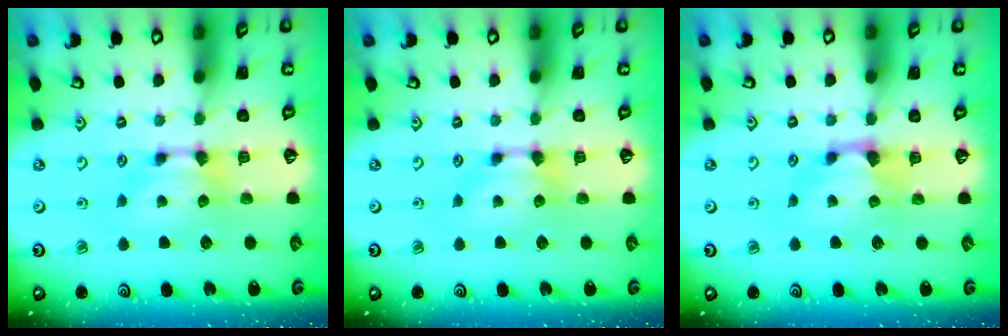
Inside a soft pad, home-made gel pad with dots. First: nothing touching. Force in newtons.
{"total": 0.0}
{"total": 0.6, "press": 0.0, "slide": 0.6}